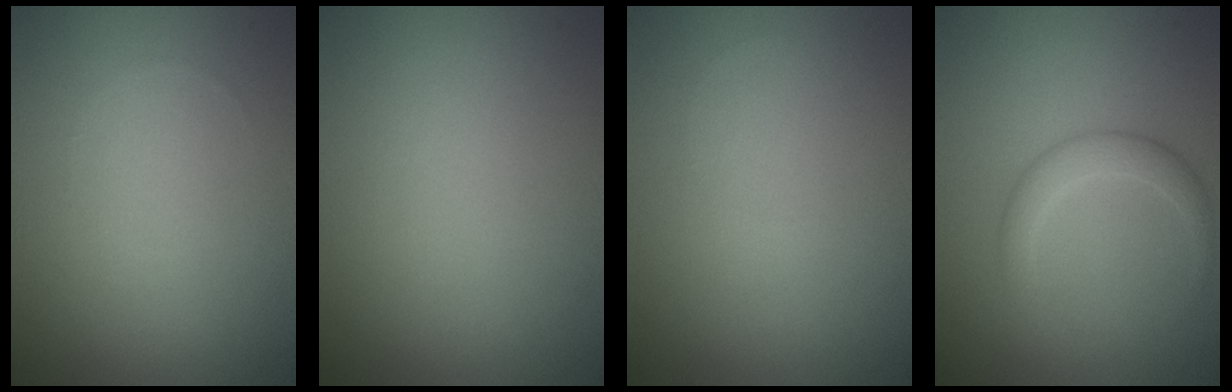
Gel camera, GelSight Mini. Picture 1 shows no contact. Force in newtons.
{"total": 0.0}
{"total": 0.0}
{"total": 2.2, "press": 2.2, "slide": 0.1}